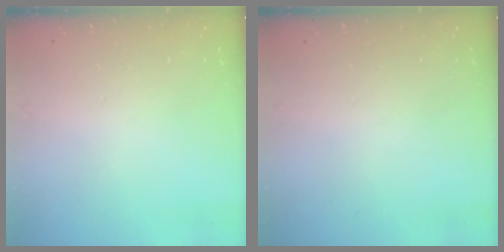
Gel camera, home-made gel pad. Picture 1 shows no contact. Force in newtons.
{"total": 0.0}